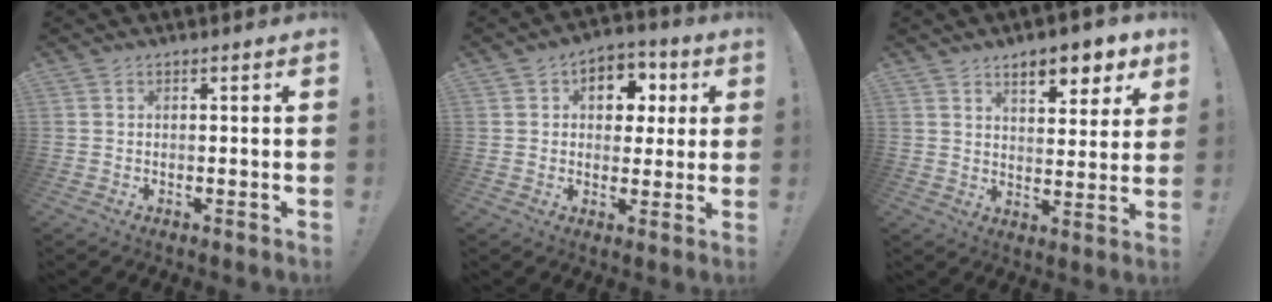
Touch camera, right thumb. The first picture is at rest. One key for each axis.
{"total": 9.1, "fx": 2.4, "fy": 7.4, "fz": 4.7, "tx": -0.046, "ty": -0.003, "tz": 0.045}
{"total": 9.3, "fx": 6.0, "fy": 3.6, "fz": 6.0, "tx": -0.067, "ty": -0.037, "tz": 0.101}